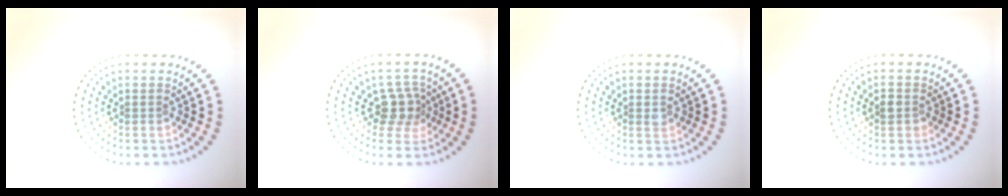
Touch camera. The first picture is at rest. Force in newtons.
{"total": 2.6, "press": 2.0, "slide": 1.7}
{"total": 0.6, "press": 0.5, "slide": 0.3}
{"total": 1.1, "press": 1.1, "slide": 0.2}